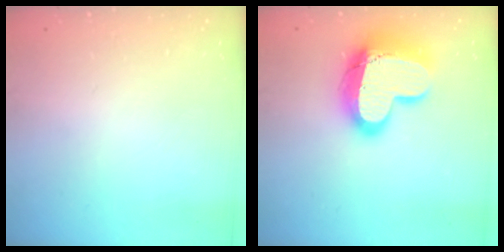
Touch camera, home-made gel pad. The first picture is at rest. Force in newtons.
{"total": 23.1, "press": 23.0, "slide": 1.7}